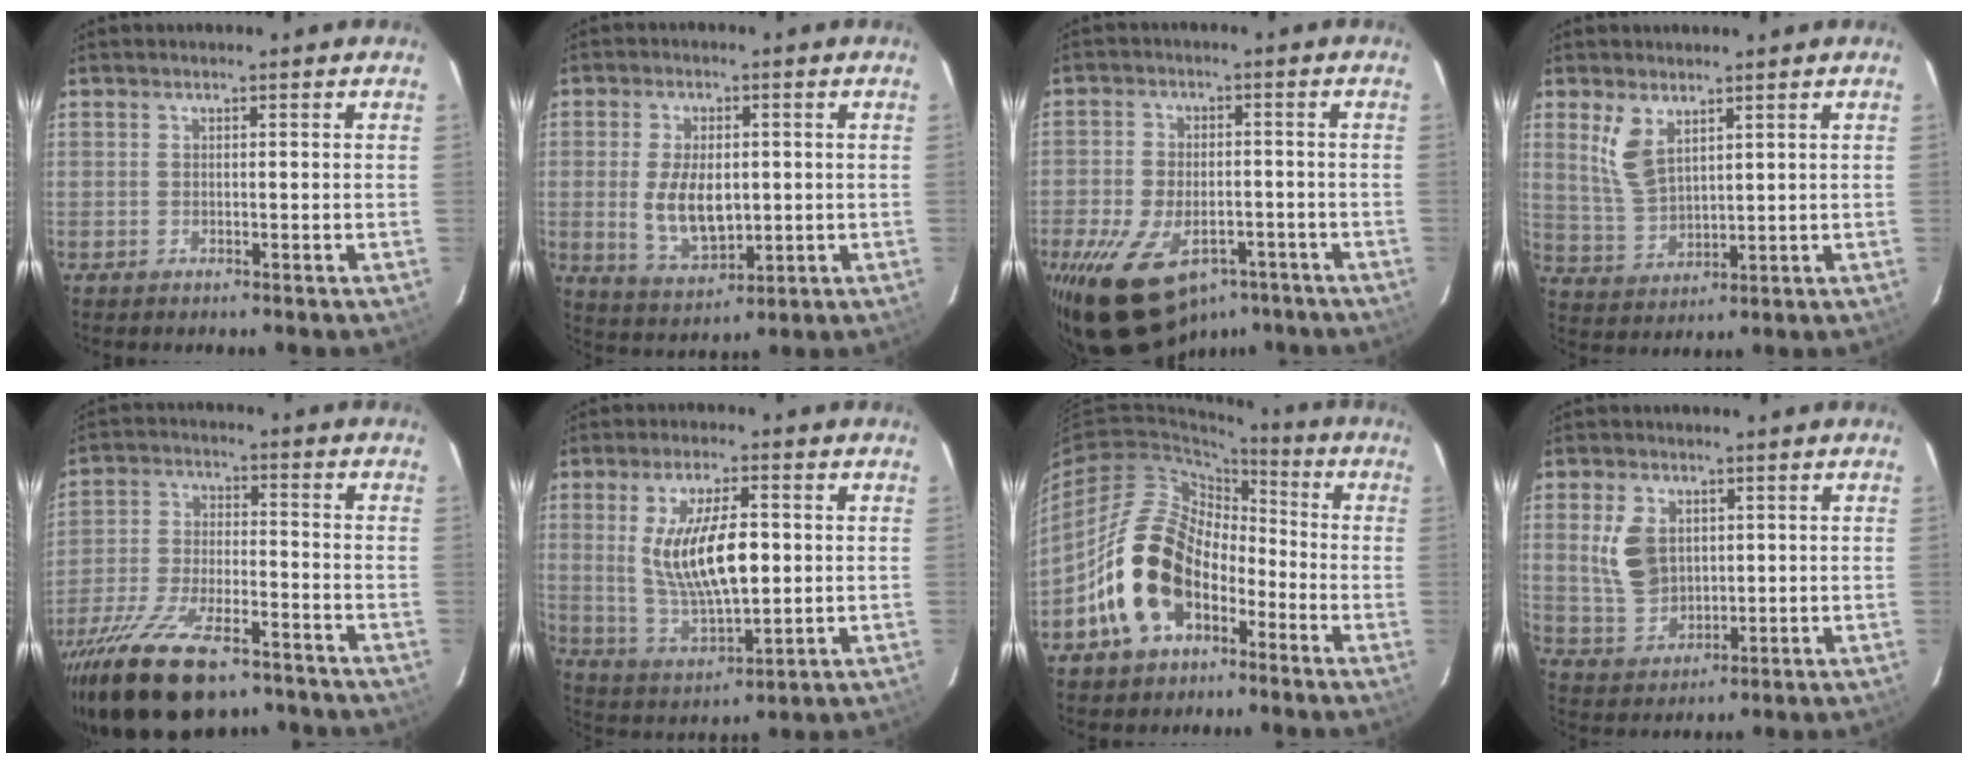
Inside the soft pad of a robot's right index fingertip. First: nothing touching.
{"total": 9.1, "force": [-0.3, 5.0, 7.6], "torque": [-0.153, -0.006, 0.006]}
{"total": 18.5, "force": [-10.6, 10.6, 10.9], "torque": [-0.239, -0.019, -0.163]}
{"total": 7.1, "force": [3.9, 3.4, 4.8], "torque": [-0.096, -0.002, 0.089]}
{"total": 20.6, "force": [-15.0, 7.7, 11.8], "torque": [-0.245, -0.040, -0.253]}
{"total": 13.9, "force": [1.4, 5.2, 12.8], "torque": [-0.238, -0.007, 0.038]}
{"total": 15.2, "force": [-6.5, 10.2, 9.3], "torque": [-0.185, 0.017, -0.102]}
{"total": 8.6, "force": [2.2, 6.0, 5.8], "torque": [-0.123, 0.006, 0.054]}